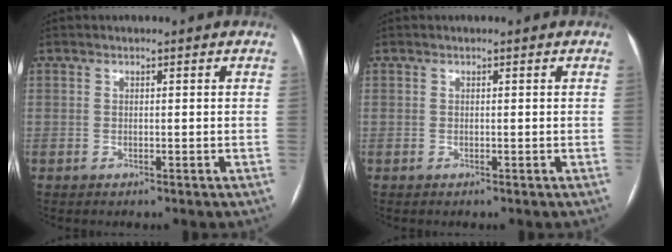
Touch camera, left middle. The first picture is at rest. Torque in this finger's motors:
{"motor_torque": [0.17, -0.37, 0.05, 0.00]}